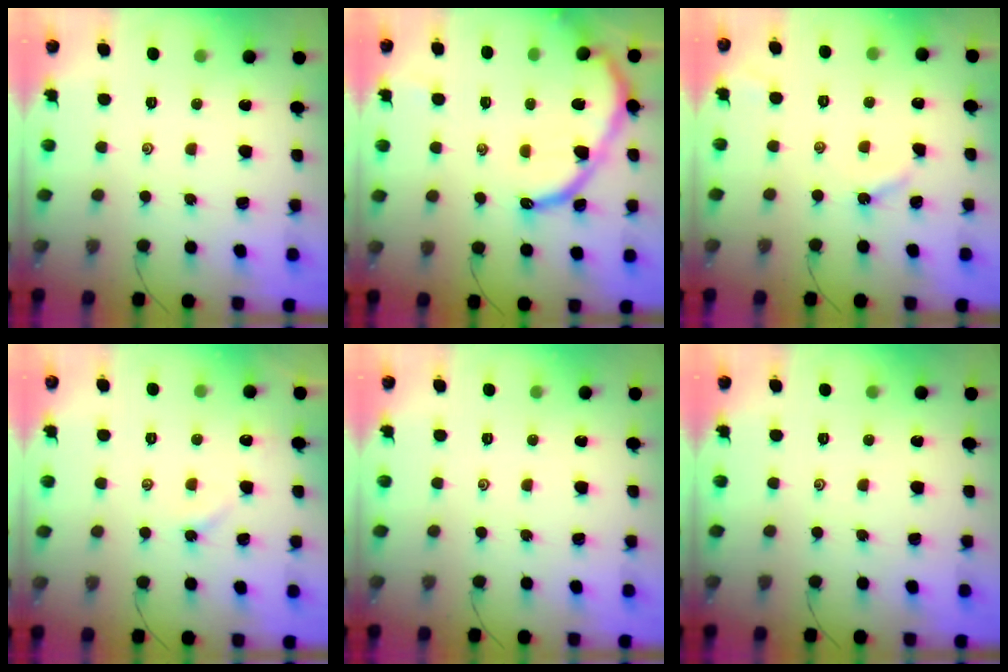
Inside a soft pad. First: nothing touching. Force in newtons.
{"total": 13.1, "press": 13.1, "slide": 1.1}
{"total": 3.7, "press": 3.6, "slide": 0.6}
{"total": 3.3, "press": 3.2, "slide": 0.6}
{"total": 0.0}
{"total": 0.0}